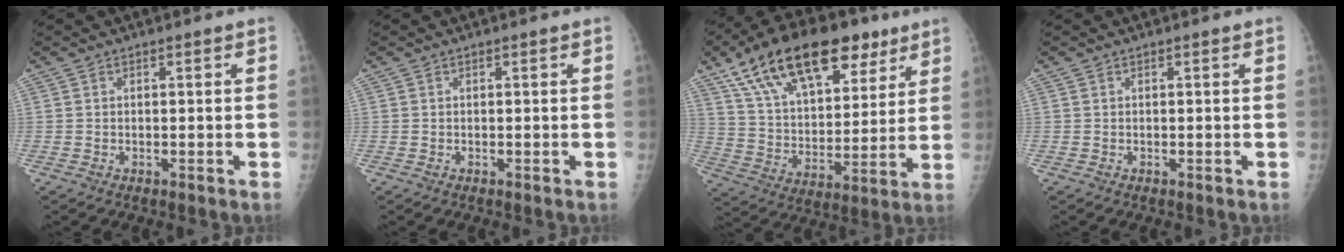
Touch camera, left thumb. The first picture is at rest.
{"total": 0.0}
{"total": 25.3, "force": [14.9, 12.5, 16.1], "torque": [-0.240, -0.017, 0.255]}
{"total": 0.0}